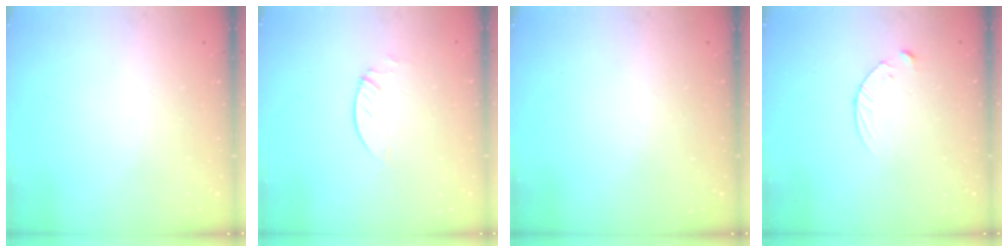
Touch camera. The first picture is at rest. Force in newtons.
{"total": 2.3, "press": 2.3, "slide": 0.2}
{"total": 0.0}
{"total": 5.4, "press": 5.4, "slide": 0.5}